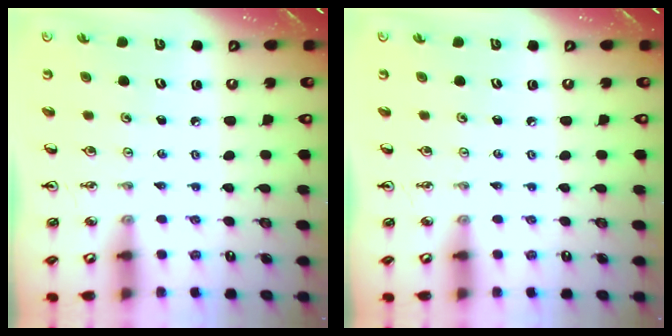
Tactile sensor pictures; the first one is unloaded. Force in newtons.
{"total": 0.0}